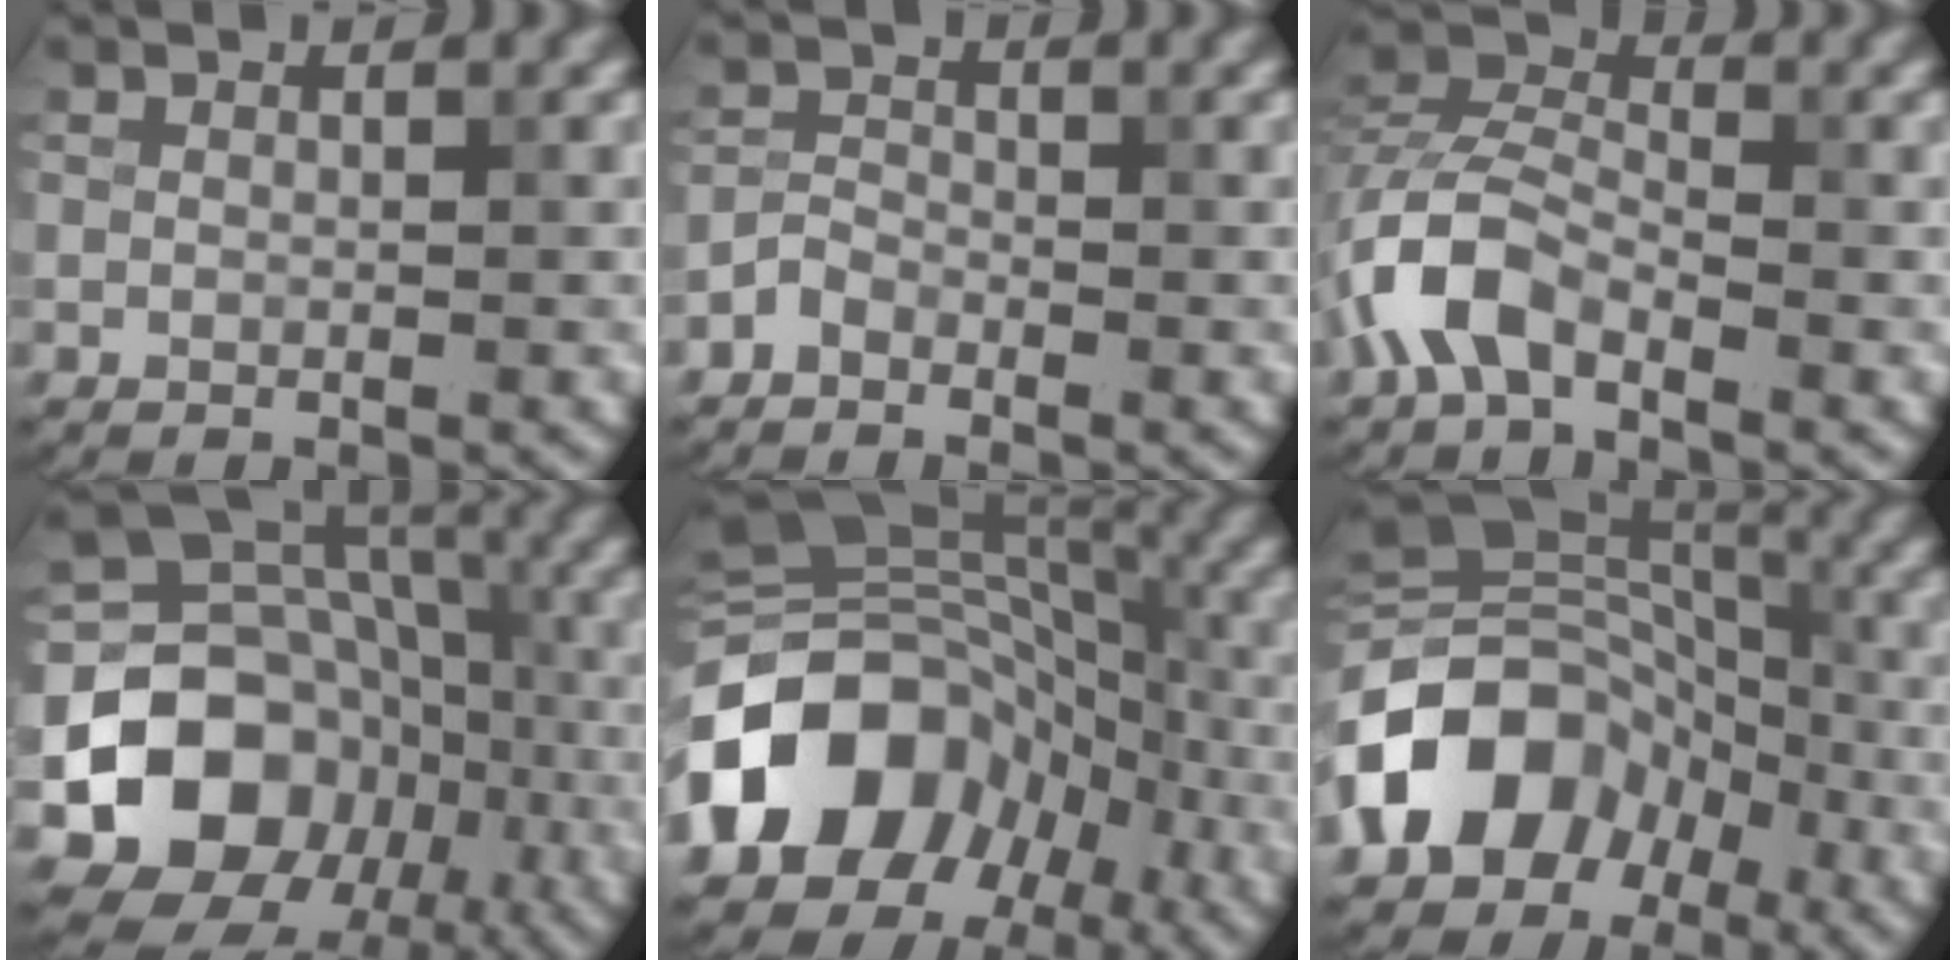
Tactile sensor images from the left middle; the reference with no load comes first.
{"total": 1.6, "force": [-1.3, 0.8, 0.5], "torque": [-0.005, 0.007, -0.031]}
{"total": 5.5, "force": [-3.0, 2.9, 3.5], "torque": [-0.073, 0.010, -0.070]}
{"total": 11.9, "force": [-3.7, 9.8, 5.7], "torque": [-0.104, -0.001, -0.064]}
{"total": 13.1, "force": [-4.7, 10.1, 6.8], "torque": [-0.126, 0.011, -0.097]}
{"total": 11.2, "force": [-4.6, 8.7, 5.4], "torque": [-0.105, 0.003, -0.099]}